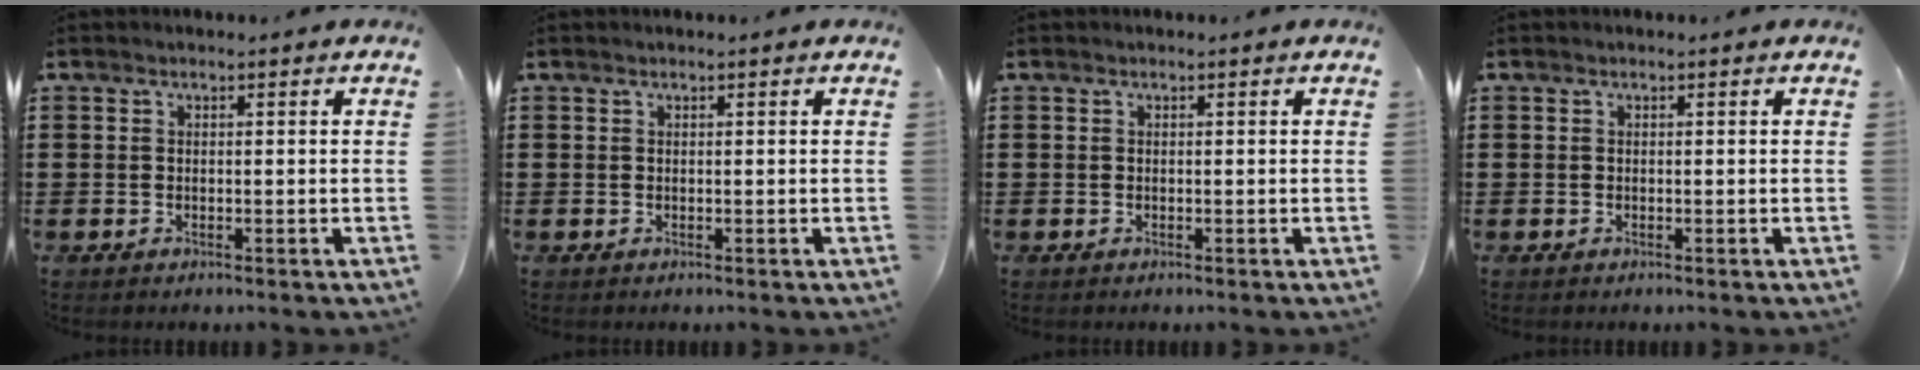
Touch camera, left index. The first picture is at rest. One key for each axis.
{"total": 0.0}
{"total": 0.0}
{"total": 0.0}